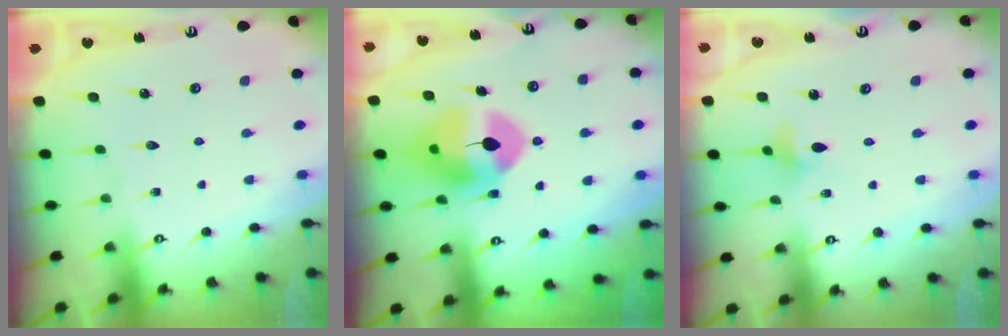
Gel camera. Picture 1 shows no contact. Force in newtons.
{"total": 12.2, "press": 12.0, "slide": 1.8}
{"total": 2.8, "press": 2.8, "slide": 0.4}